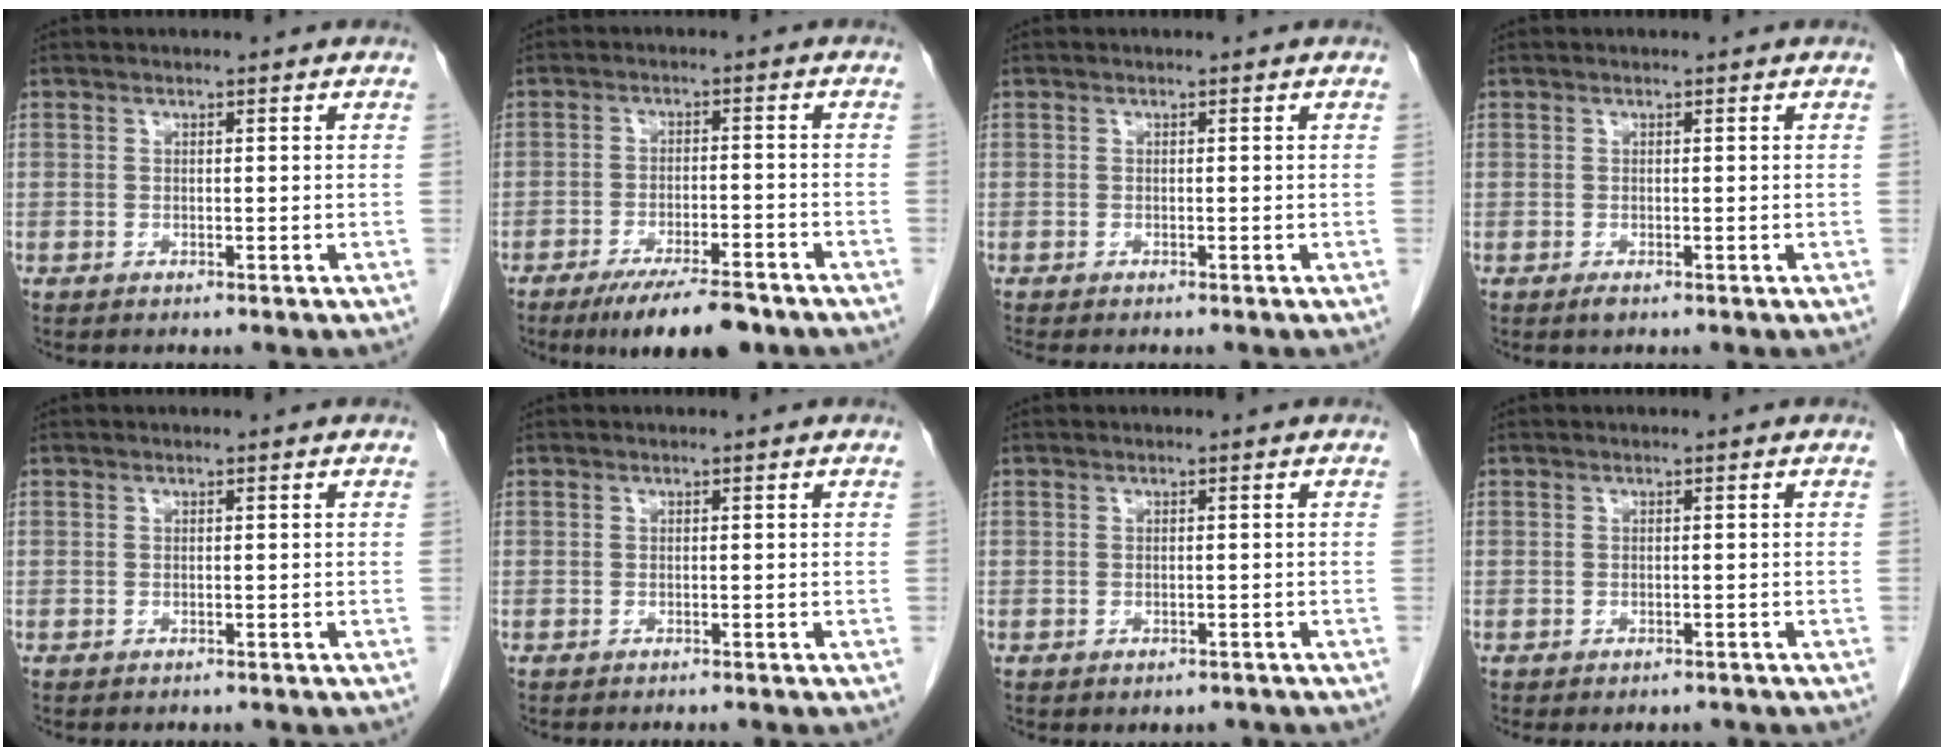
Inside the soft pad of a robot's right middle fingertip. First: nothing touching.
{"total": 9.7, "force": [-7.4, 2.0, 5.9], "torque": [-0.086, -0.015, -0.119]}
{"total": 2.4, "force": [-2.1, 0.4, 1.0], "torque": [-0.010, -0.003, -0.024]}
{"total": 0.7, "force": [-0.5, 0.2, 0.4], "torque": [-0.007, -0.001, -0.005]}
{"total": 3.0, "force": [-2.7, 0.8, 1.0], "torque": [-0.011, -0.003, -0.030]}
{"total": 3.1, "force": [-2.9, -0.1, 0.9], "torque": [-0.004, -0.005, -0.037]}
{"total": 1.9, "force": [-1.7, 1.0, 0.3], "torque": [-0.003, 0.001, -0.022]}
{"total": 3.3, "force": [-3.0, 1.2, 0.7], "torque": [-0.004, -0.001, -0.037]}